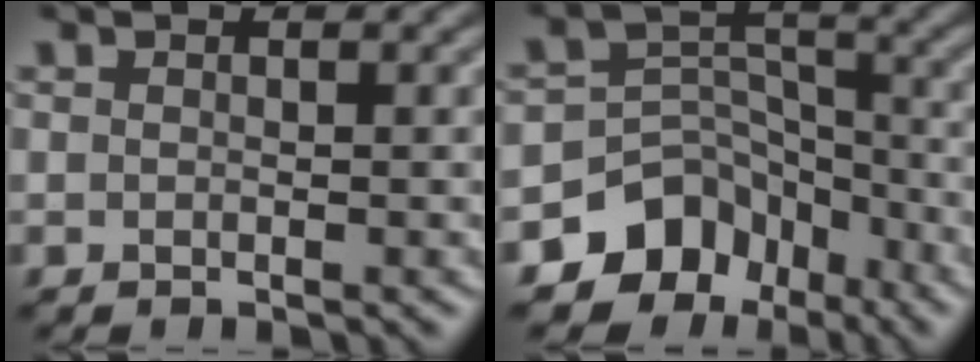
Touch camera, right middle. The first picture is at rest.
{"total": 7.2, "force": [-4.7, 5.2, 1.8], "torque": [-0.013, 0.004, -0.086]}